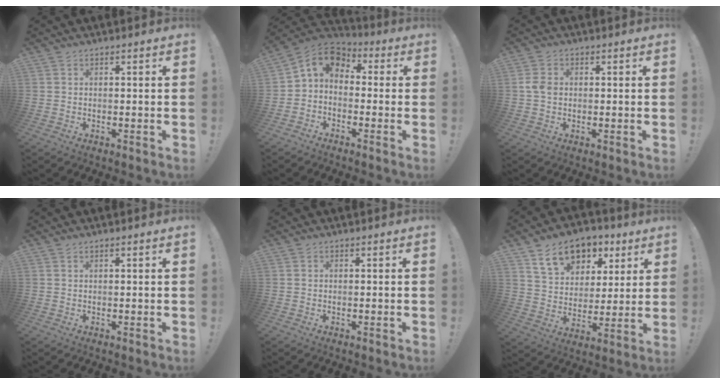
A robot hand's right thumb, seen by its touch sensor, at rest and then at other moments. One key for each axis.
{"total": 7.4, "fx": 0.3, "fy": 5.9, "fz": 4.4, "tx": -0.085, "ty": 0.005, "tz": 0.010}
{"total": 3.6, "fx": -0.1, "fy": 2.6, "fz": 2.5, "tx": -0.050, "ty": 0.006, "tz": -0.003}
{"total": 0.8, "fx": 0.5, "fy": -0.1, "fz": 0.5, "tx": -0.004, "ty": -0.003, "tz": 0.008}
{"total": 0.0}
{"total": 14.4, "fx": 8.4, "fy": 9.8, "fz": 6.6, "tx": -0.099, "ty": -0.039, "tz": 0.155}